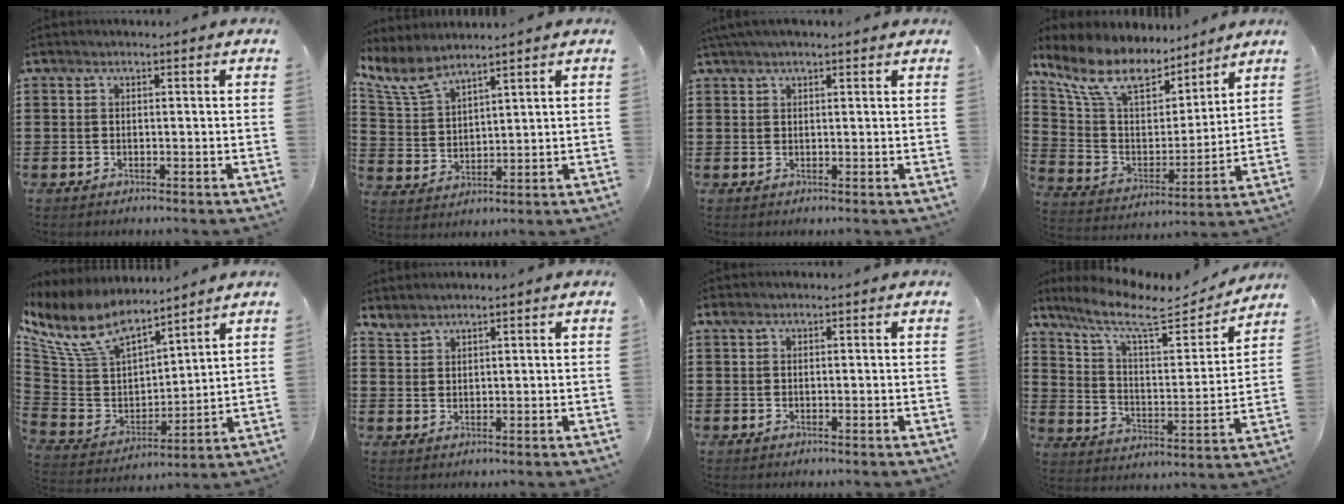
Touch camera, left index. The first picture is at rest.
{"total": 6.7, "force": [5.6, 1.9, 3.2], "torque": [-0.084, -0.020, 0.104]}
{"total": 2.0, "force": [1.5, 0.3, 1.3], "torque": [-0.026, 0.003, 0.028]}
{"total": 11.1, "force": [9.0, 4.1, 5.0], "torque": [-0.142, -0.045, 0.161]}
{"total": 11.1, "force": [8.7, 4.4, 5.3], "torque": [-0.149, -0.050, 0.158]}
{"total": 1.7, "force": [1.7, 0.1, 0.1], "torque": [-0.005, 0.000, 0.035]}
{"total": 0.0}
{"total": 10.1, "force": [7.9, 2.1, 5.8], "torque": [-0.136, -0.043, 0.132]}